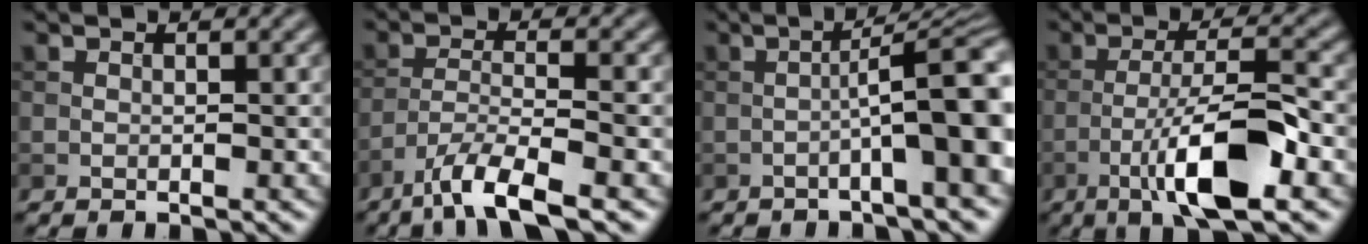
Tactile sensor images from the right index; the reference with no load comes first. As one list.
[{"total": 5.8, "force": [-4.1, 1.0, 4.1], "torque": [-0.072, -0.002, -0.082]}, {"total": 7.5, "force": [-1.5, 1.0, 7.3], "torque": [-0.100, 0.022, -0.031]}, {"total": 8.6, "force": [-3.4, 2.0, 7.6], "torque": [-0.133, 0.010, -0.066]}]